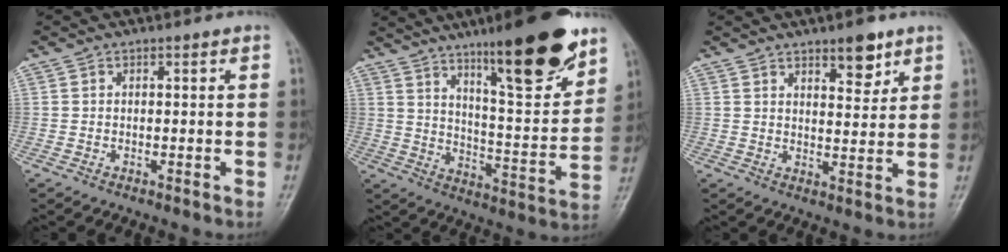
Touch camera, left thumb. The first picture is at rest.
{"total": 19.7, "force": [12.8, 3.9, 14.4], "torque": [-0.181, -0.076, 0.204]}
{"total": 6.2, "force": [4.1, 2.4, 4.0], "torque": [-0.037, -0.027, 0.059]}